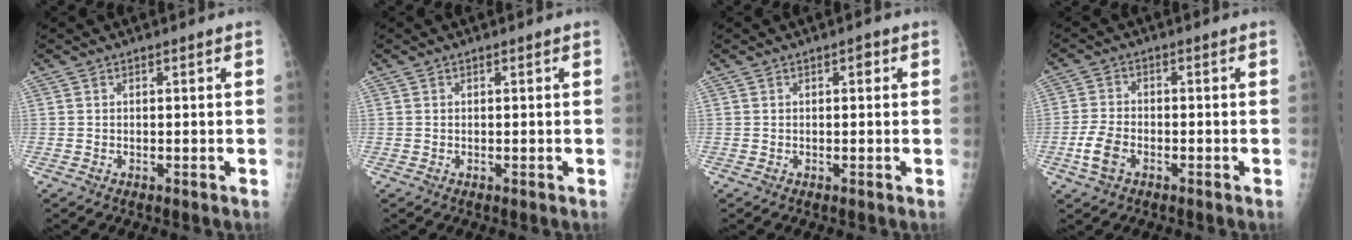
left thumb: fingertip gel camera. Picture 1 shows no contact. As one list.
[{"total": 0.0}, {"total": 1.0, "force": [0.4, 0.6, 0.8], "torque": [-0.005, 0.003, 0.002]}, {"total": 5.1, "force": [-2.3, 3.1, 3.4], "torque": [-0.077, 0.009, -0.046]}]